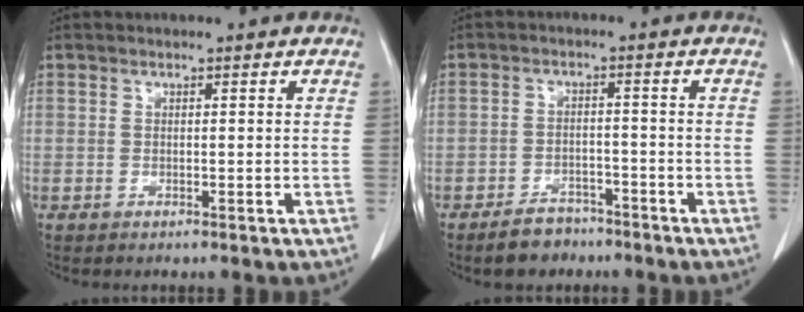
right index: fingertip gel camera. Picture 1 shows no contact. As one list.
[{"total": 5.6, "force": [-4.3, 3.1, 1.8], "torque": [-0.036, 0.005, -0.066]}]